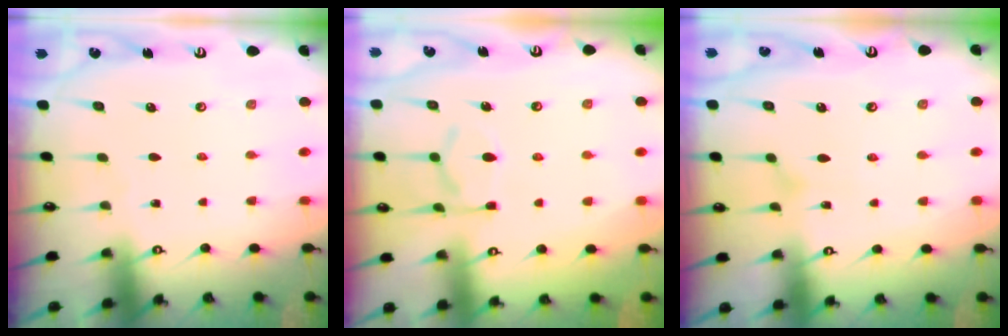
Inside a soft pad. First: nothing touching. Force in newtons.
{"total": 7.0, "press": 6.9, "slide": 1.3}
{"total": 3.7, "press": 3.7, "slide": 0.5}